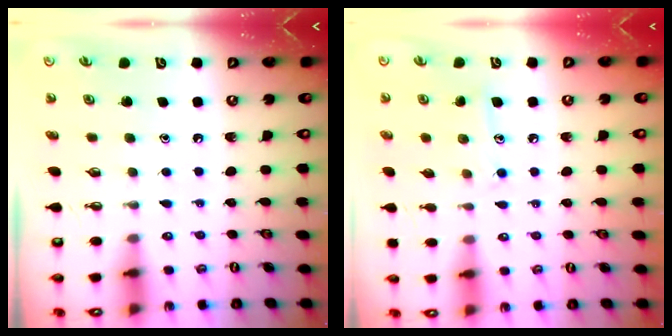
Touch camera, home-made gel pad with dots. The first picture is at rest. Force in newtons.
{"total": 7.7, "press": 7.7, "slide": 0.4}